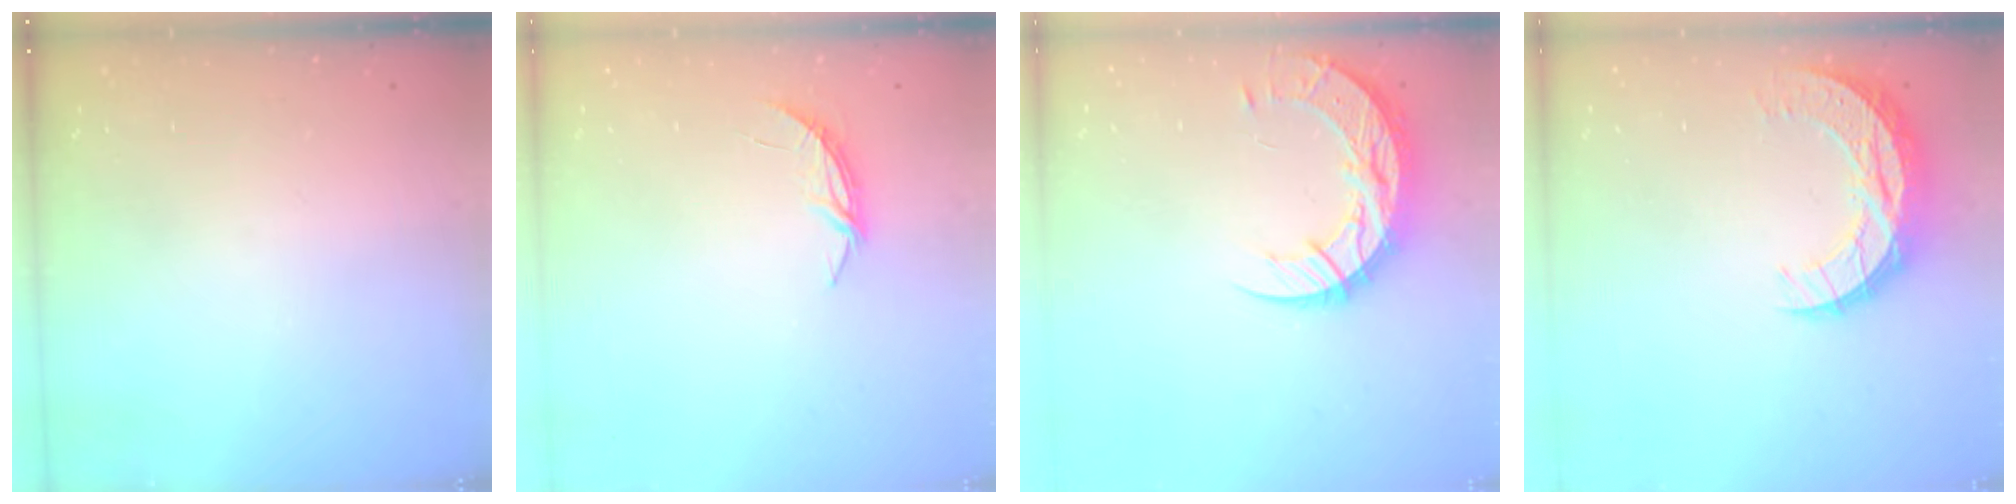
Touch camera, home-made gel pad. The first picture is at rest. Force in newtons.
{"total": 4.4, "press": 4.3, "slide": 0.4}
{"total": 13.5, "press": 13.5, "slide": 1.0}
{"total": 10.9, "press": 10.9, "slide": 0.7}